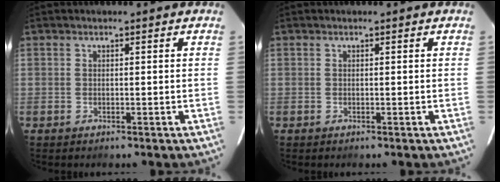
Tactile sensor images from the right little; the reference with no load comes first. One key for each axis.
{"total": 0.0}